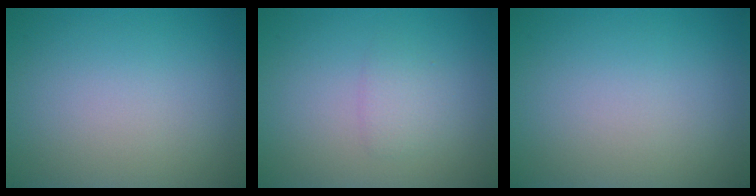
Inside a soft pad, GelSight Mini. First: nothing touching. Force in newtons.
{"total": 1.4, "press": 1.4, "slide": 0.0}
{"total": 0.0}